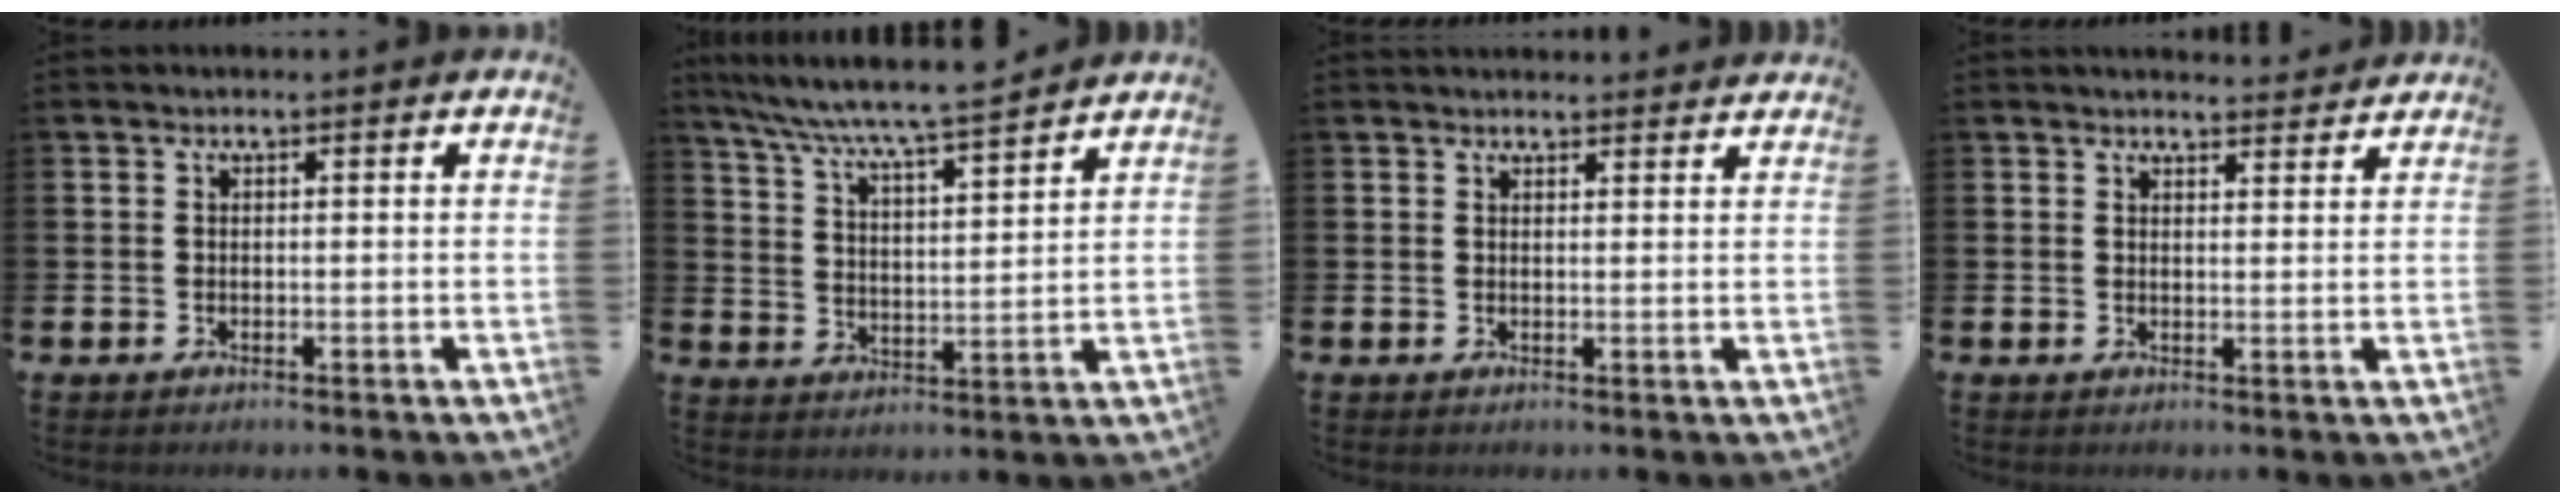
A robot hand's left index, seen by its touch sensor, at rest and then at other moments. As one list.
[{"total": 7.2, "force": [6.9, -0.1, 2.1], "torque": [-0.070, -0.052, 0.118]}, {"total": 2.1, "force": [2.0, 0.4, -0.1], "torque": [0.013, -0.011, 0.035]}, {"total": 2.9, "force": [2.8, 0.4, 0.1], "torque": [0.003, -0.018, 0.049]}]